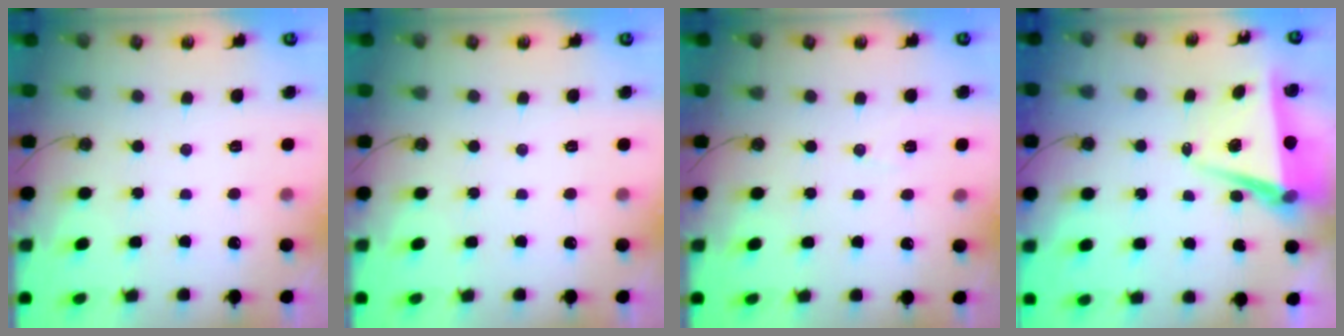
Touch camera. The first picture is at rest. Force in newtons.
{"total": 0.0}
{"total": 5.2, "press": 3.2, "slide": 4.1}
{"total": 6.7, "press": 5.1, "slide": 4.4}